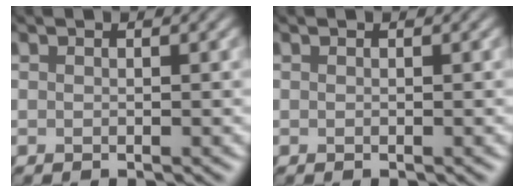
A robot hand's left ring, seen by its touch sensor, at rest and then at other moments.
{"total": 0.0}